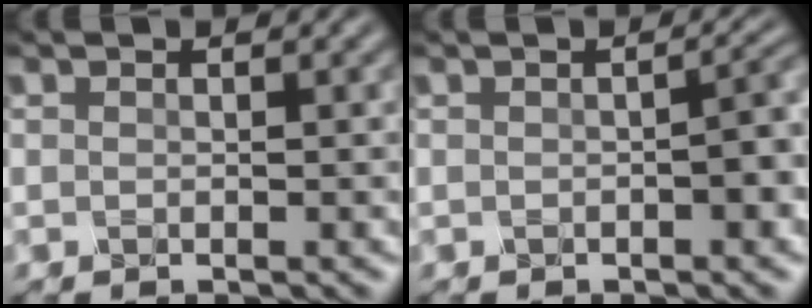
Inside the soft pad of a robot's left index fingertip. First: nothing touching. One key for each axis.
{"total": 4.3, "fx": -0.2, "fy": 2.1, "fz": 3.8, "tx": -0.042, "ty": 0.013, "tz": -0.004}